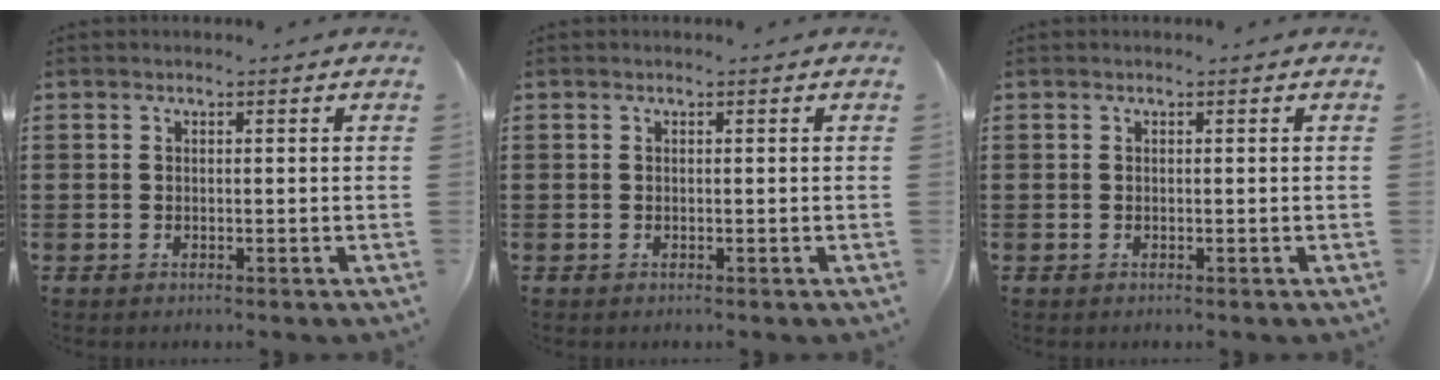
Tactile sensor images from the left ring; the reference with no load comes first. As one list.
[{"total": 0.0}, {"total": 0.0}]